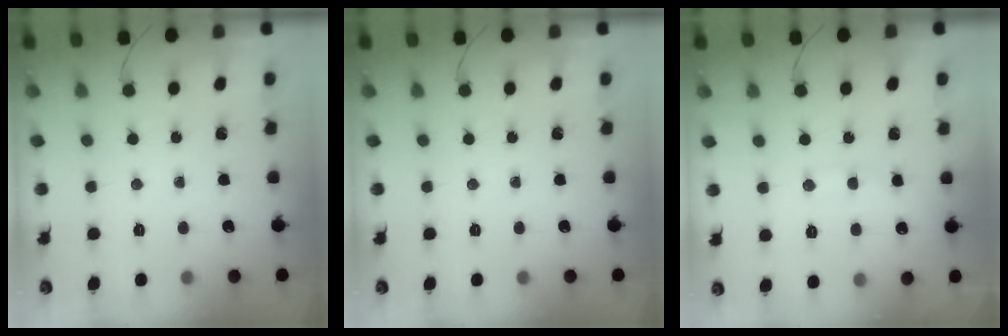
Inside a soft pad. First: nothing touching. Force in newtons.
{"total": 0.0}
{"total": 9.0, "press": 8.9, "slide": 1.2}